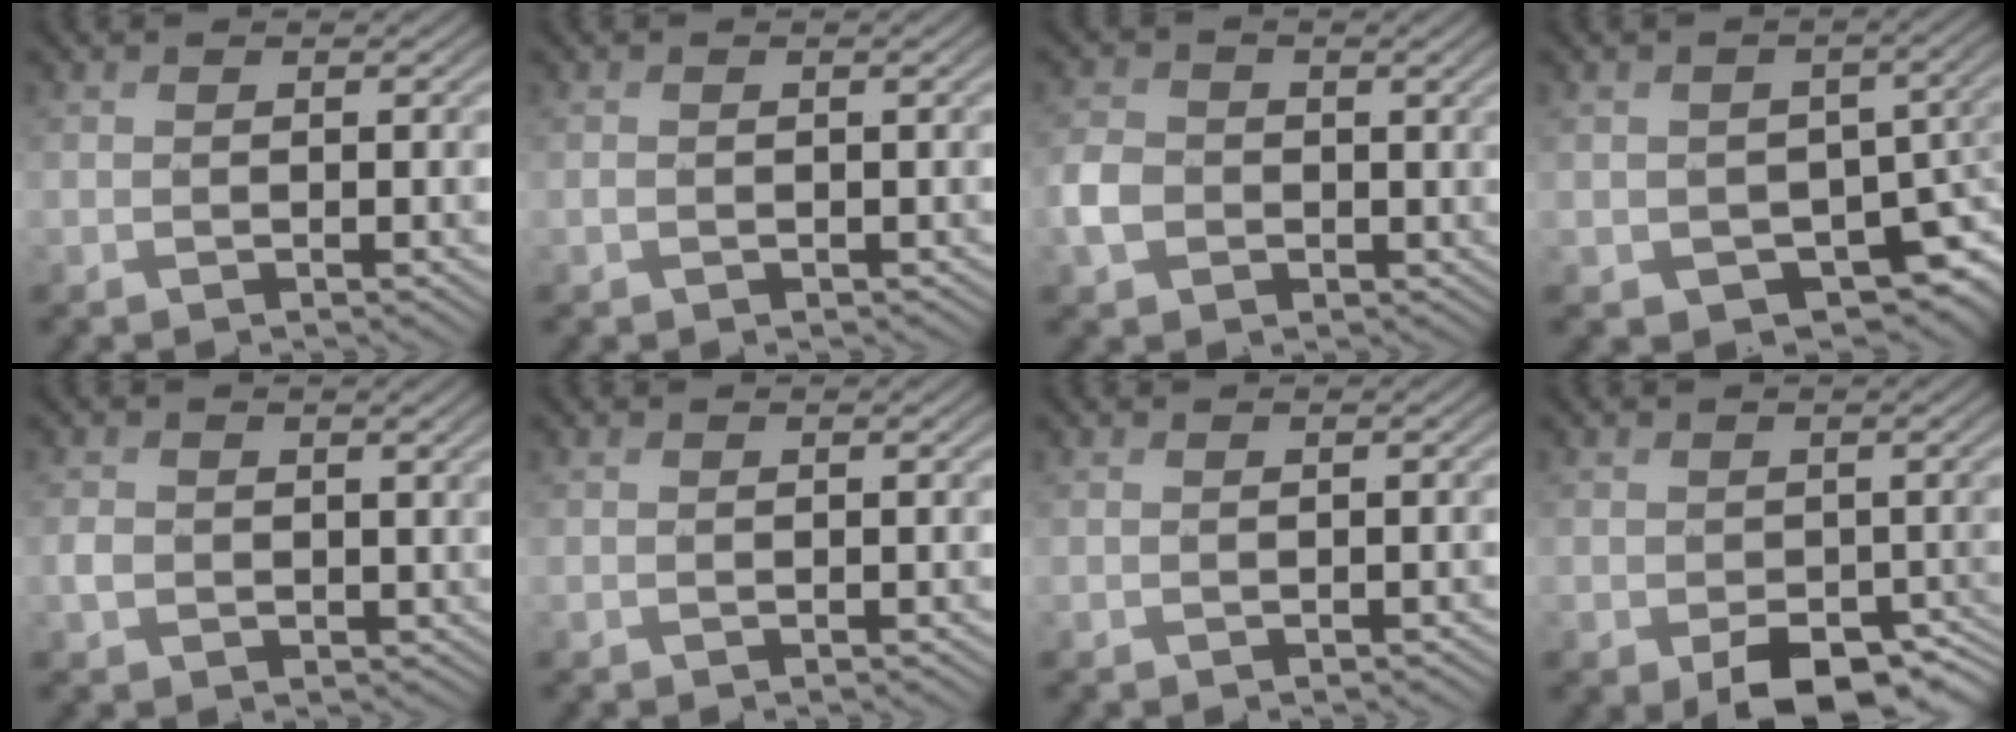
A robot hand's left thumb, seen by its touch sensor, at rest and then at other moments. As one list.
[{"total": 0.7, "force": [-0.2, 0.6, 0.3], "torque": [-0.007, -0.004, -0.005]}, {"total": 4.7, "force": [-0.9, 4.0, 2.3], "torque": [-0.061, -0.003, -0.028]}, {"total": 8.2, "force": [-2.2, 6.0, 5.2], "torque": [-0.090, -0.036, -0.028]}, {"total": 2.6, "force": [0.1, 2.3, 1.2], "torque": [-0.034, -0.004, 0.000]}, {"total": 0.0}, {"total": 0.0}, {"total": 6.1, "force": [-3.1, 3.8, 3.7], "torque": [-0.058, -0.025, -0.039]}]